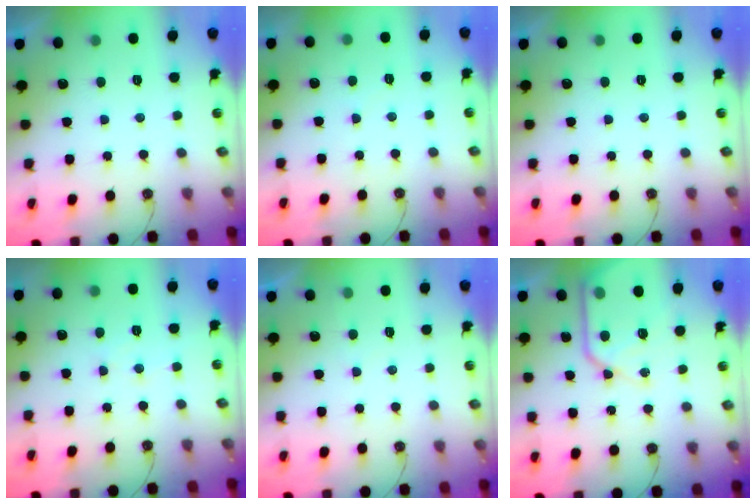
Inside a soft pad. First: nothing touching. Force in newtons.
{"total": 1.9, "press": 1.9, "slide": 0.3}
{"total": 0.0}
{"total": 5.0, "press": 4.9, "slide": 0.7}
{"total": 2.0, "press": 2.0, "slide": 0.3}
{"total": 14.6, "press": 14.6, "slide": 1.4}